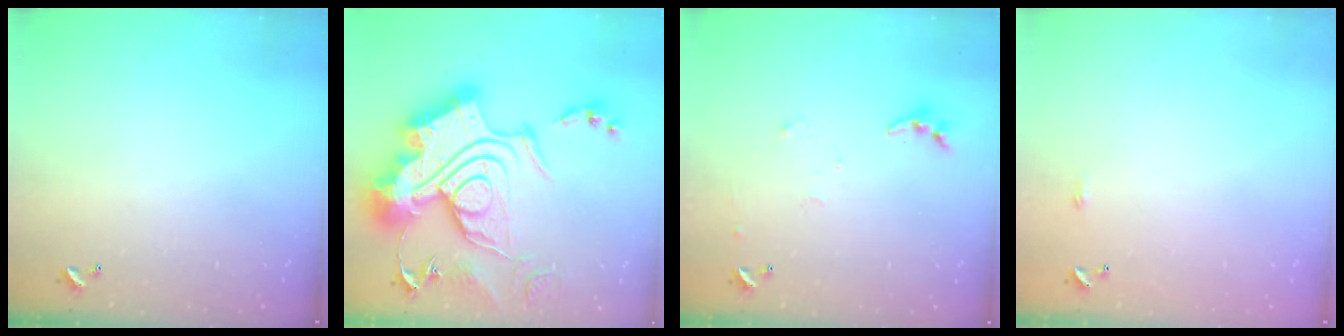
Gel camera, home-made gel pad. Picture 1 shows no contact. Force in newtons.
{"total": 1.1, "press": 1.1, "slide": 0.0}
{"total": 7.5, "press": 7.5, "slide": 0.6}
{"total": 2.2, "press": 2.1, "slide": 0.4}